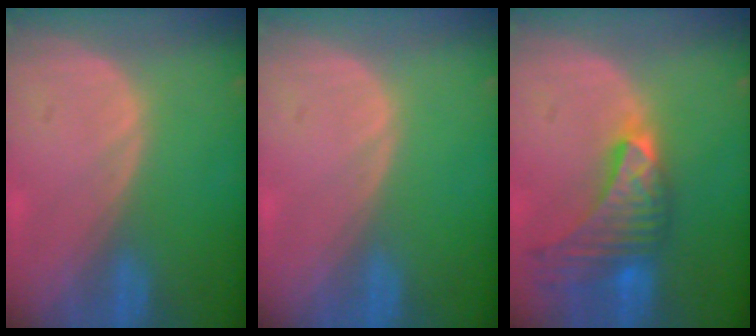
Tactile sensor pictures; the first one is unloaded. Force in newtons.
{"total": 0.0}
{"total": 9.5, "press": 8.5, "slide": 4.3}